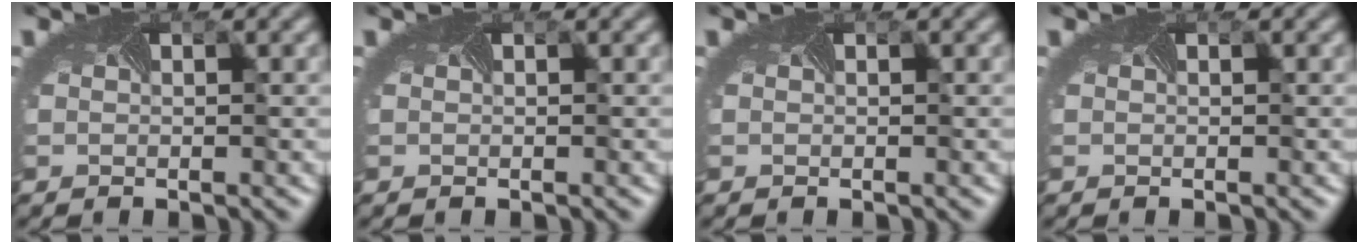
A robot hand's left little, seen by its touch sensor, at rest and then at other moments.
{"total": 0.0}
{"total": 0.0}
{"total": 0.0}